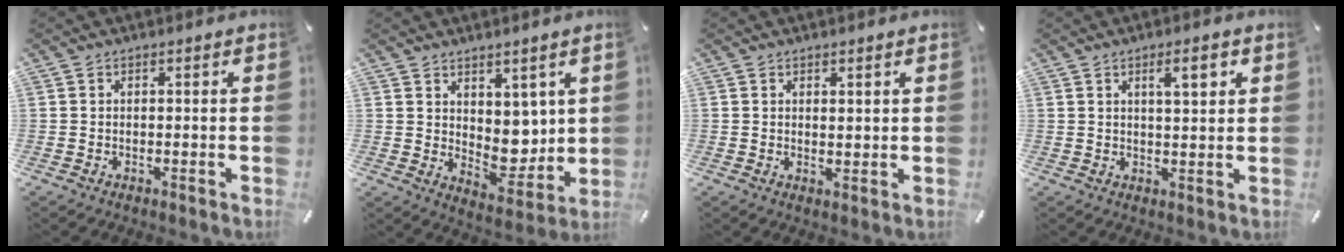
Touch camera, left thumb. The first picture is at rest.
{"total": 8.3, "force": [3.5, 6.8, 3.4], "torque": [-0.026, -0.044, 0.074]}
{"total": 1.3, "force": [1.1, 0.5, 0.4], "torque": [0.000, -0.005, 0.020]}
{"total": 5.4, "force": [2.5, 1.5, 4.6], "torque": [-0.065, -0.009, 0.033]}